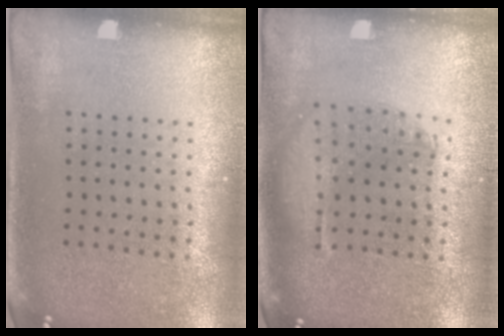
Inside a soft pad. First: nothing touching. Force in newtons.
{"total": 1.3, "press": 1.3, "slide": 0.3}